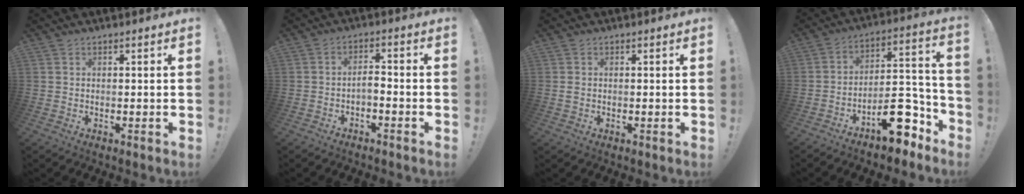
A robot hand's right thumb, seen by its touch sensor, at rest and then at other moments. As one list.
[{"total": 3.4, "force": [-2.2, 1.2, 2.3], "torque": [-0.044, 0.002, -0.043]}, {"total": 1.0, "force": [0.0, 0.7, 0.7], "torque": [-0.014, 0.004, 0.001]}, {"total": 16.0, "force": [-10.2, 7.6, 9.7], "torque": [-0.097, 0.075, -0.159]}]